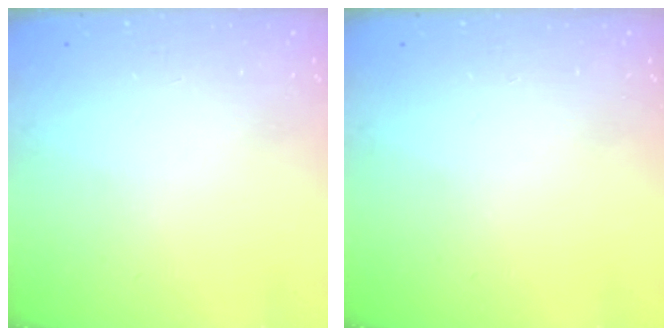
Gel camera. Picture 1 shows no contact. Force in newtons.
{"total": 0.0}